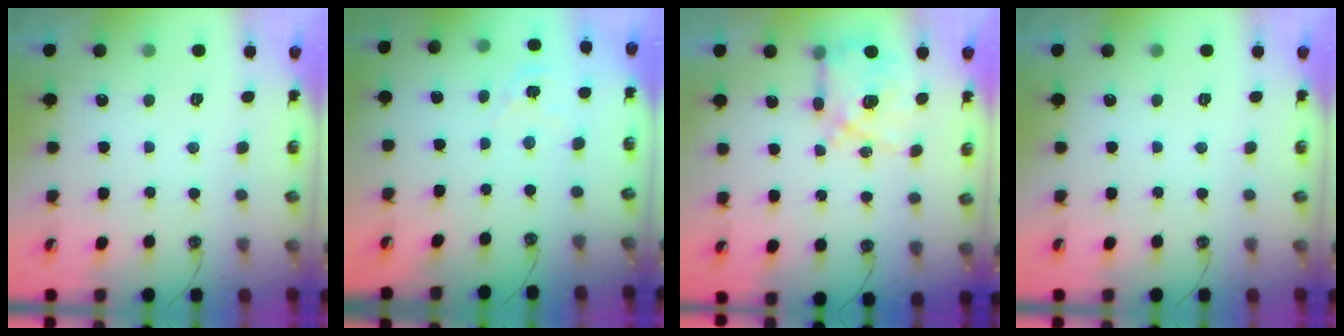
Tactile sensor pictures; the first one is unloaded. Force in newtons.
{"total": 2.4, "press": 2.4, "slide": 0.2}
{"total": 8.3, "press": 8.3, "slide": 0.5}
{"total": 0.0}